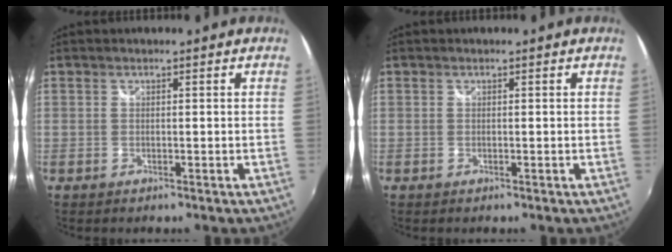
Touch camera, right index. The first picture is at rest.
{"total": 0.0}